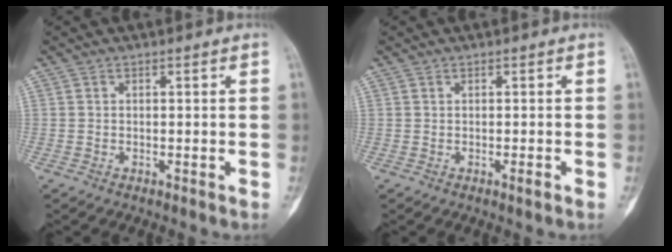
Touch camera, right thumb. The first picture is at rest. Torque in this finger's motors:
{"motor_torque": [0.57, 0.30, 0.06, -0.22, 0.05]}